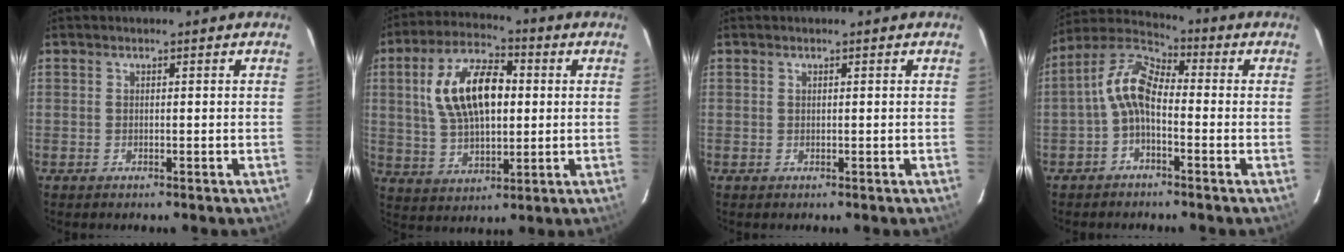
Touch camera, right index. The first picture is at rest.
{"total": 15.4, "force": [2.7, 7.9, 12.9], "torque": [-0.247, 0.021, 0.052]}
{"total": 0.0}
{"total": 7.8, "force": [-1.9, 3.9, 6.4], "torque": [-0.141, 0.024, -0.044]}